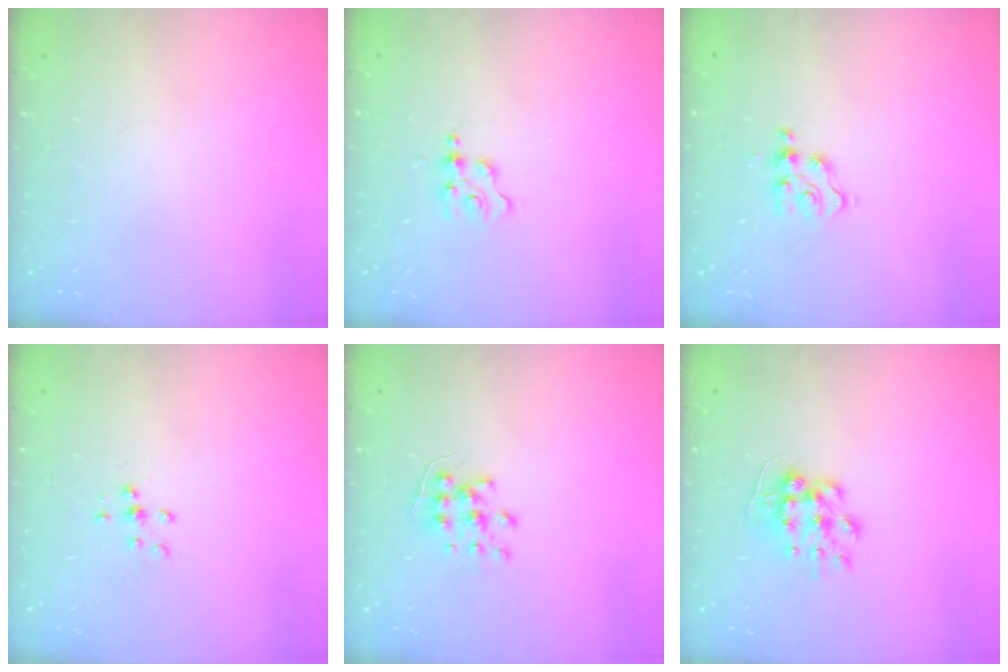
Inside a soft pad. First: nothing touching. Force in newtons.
{"total": 2.4, "press": 2.4, "slide": 0.2}
{"total": 3.7, "press": 3.6, "slide": 0.5}
{"total": 7.2, "press": 7.1, "slide": 0.7}
{"total": 7.8, "press": 7.8, "slide": 0.7}
{"total": 9.1, "press": 9.1, "slide": 0.2}